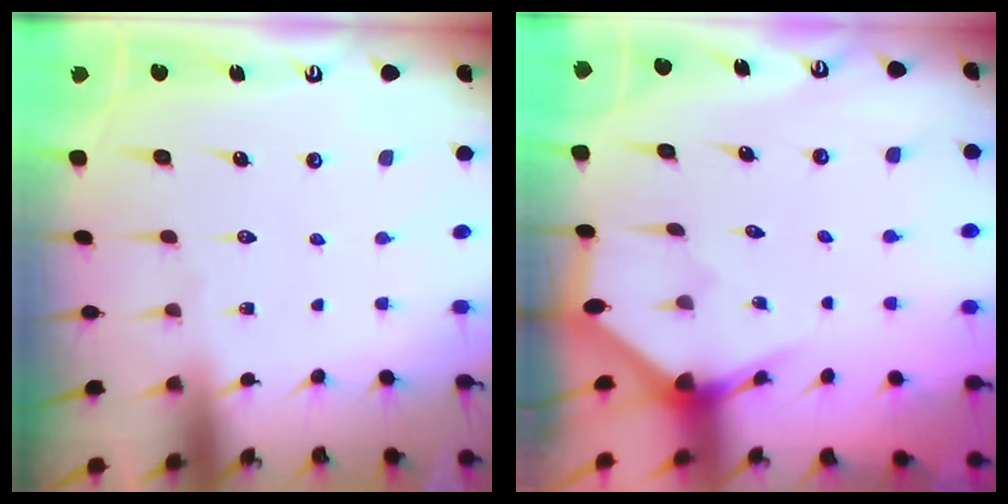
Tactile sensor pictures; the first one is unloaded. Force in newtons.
{"total": 2.9, "press": 2.9, "slide": 0.2}